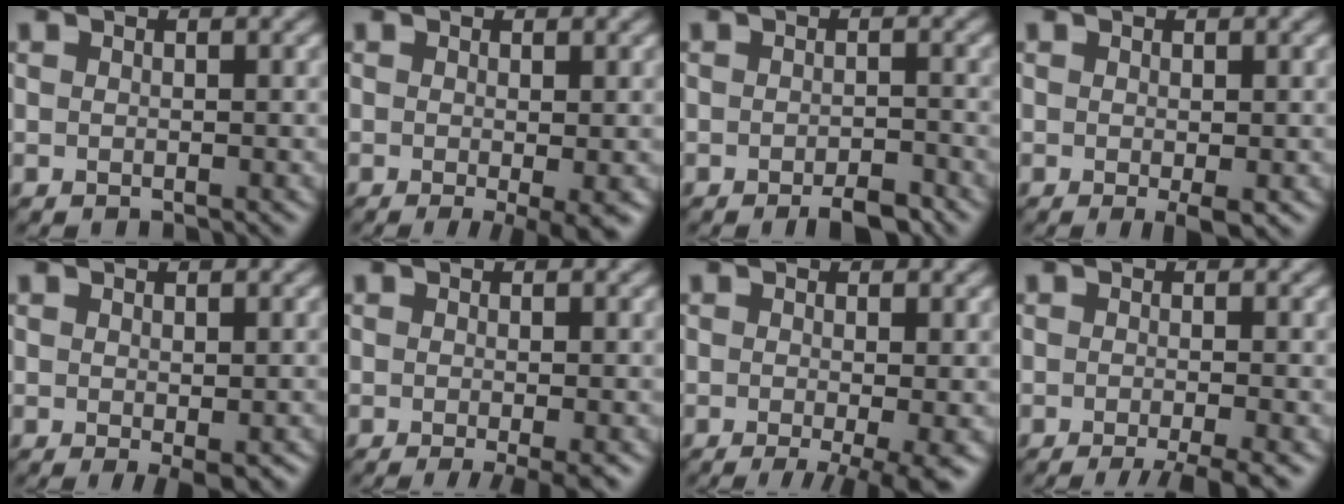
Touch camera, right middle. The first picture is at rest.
{"total": 3.0, "force": [-0.8, 0.4, 2.8], "torque": [-0.043, -0.012, -0.010]}
{"total": 2.7, "force": [-2.0, 0.8, 1.7], "torque": [-0.024, 0.001, -0.030]}
{"total": 1.5, "force": [-0.4, 0.1, 1.4], "torque": [-0.024, -0.009, -0.006]}
{"total": 1.7, "force": [-0.5, 0.3, 1.6], "torque": [-0.024, -0.007, -0.006]}
{"total": 3.2, "force": [-1.4, 0.6, 2.8], "torque": [-0.039, -0.008, -0.025]}
{"total": 5.6, "force": [-2.0, 1.3, 5.0], "torque": [-0.068, -0.016, -0.024]}
{"total": 3.8, "force": [-2.3, 0.6, 3.0], "torque": [-0.036, -0.002, -0.042]}